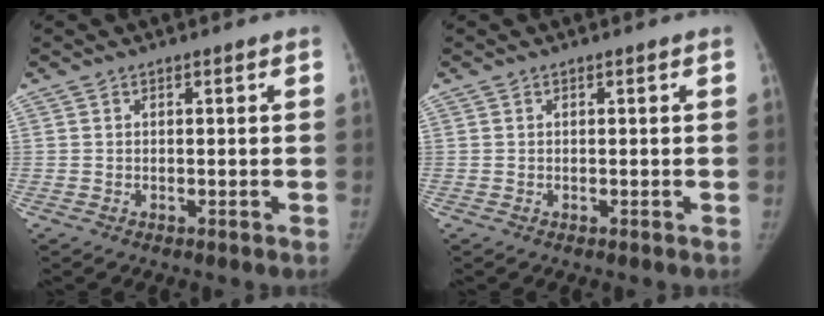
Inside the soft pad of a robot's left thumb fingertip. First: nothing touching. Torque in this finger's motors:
{"motor_torque": [0.03, 0.03, 0.00, 0.00, 0.00]}